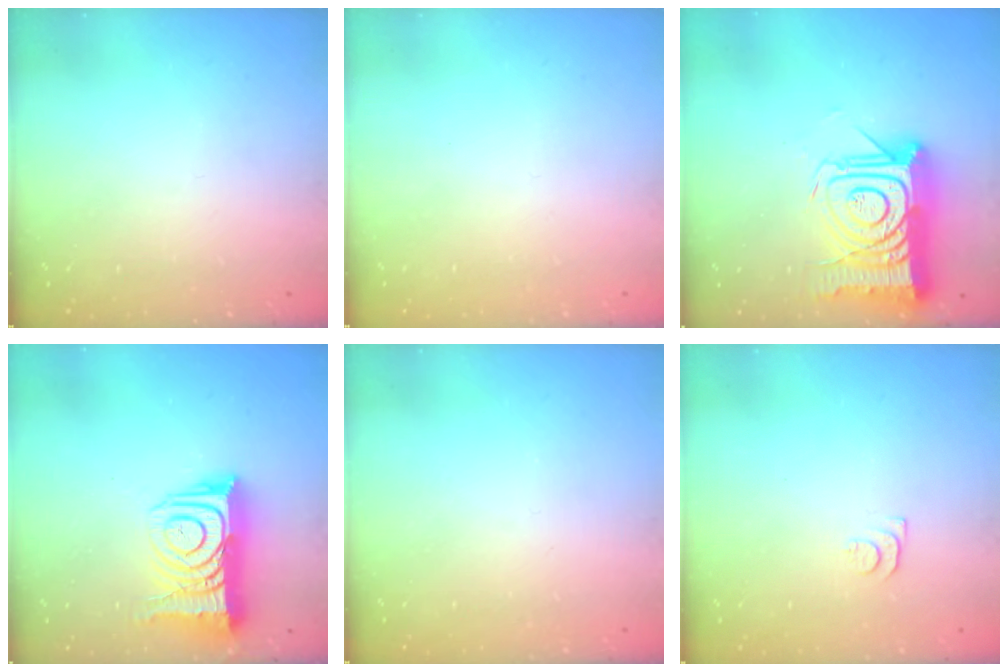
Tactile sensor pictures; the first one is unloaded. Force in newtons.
{"total": 1.7, "press": 1.7, "slide": 0.1}
{"total": 22.4, "press": 22.4, "slide": 1.7}
{"total": 15.7, "press": 15.6, "slide": 1.2}
{"total": 2.2, "press": 2.1, "slide": 0.4}
{"total": 4.3, "press": 4.3, "slide": 0.6}